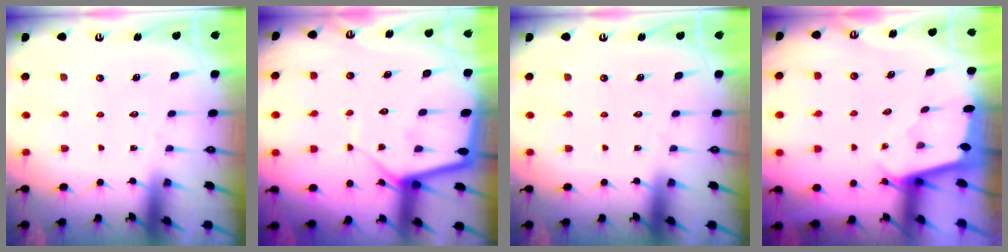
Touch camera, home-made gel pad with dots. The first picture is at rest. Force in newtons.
{"total": 9.0, "press": 8.9, "slide": 0.8}
{"total": 0.0}
{"total": 1.7, "press": 1.6, "slide": 0.1}